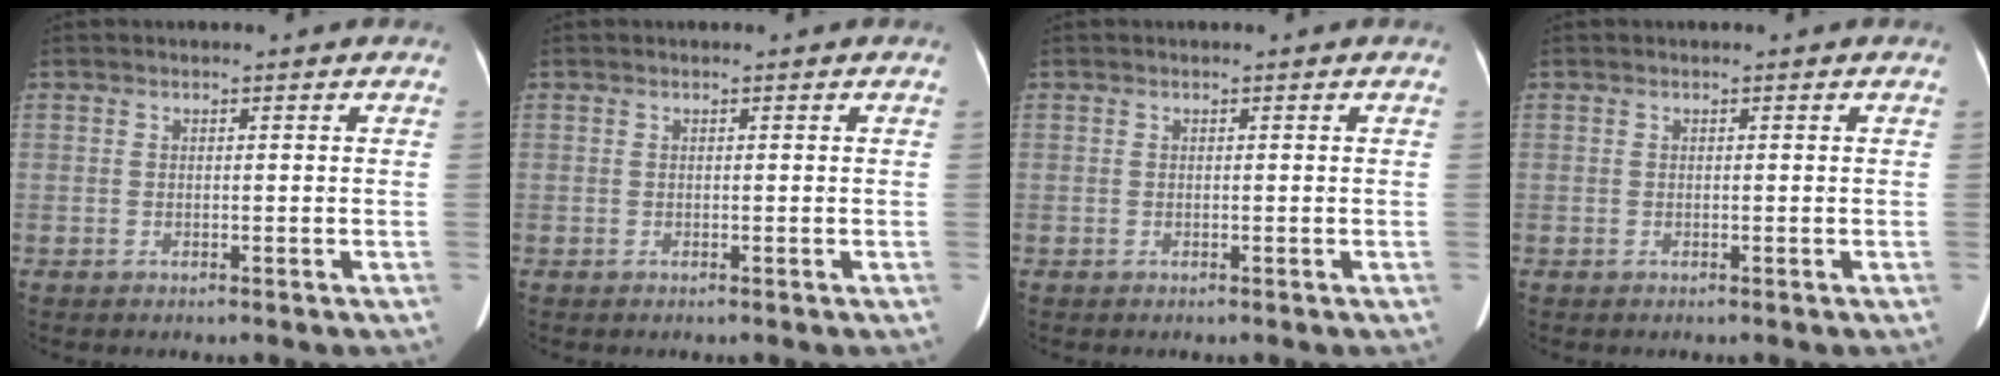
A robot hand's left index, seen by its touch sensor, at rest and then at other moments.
{"total": 0.0}
{"total": 0.0}
{"total": 0.0}